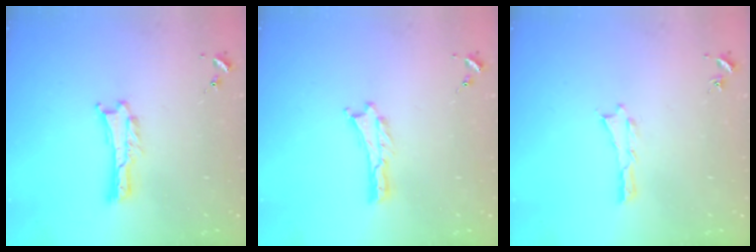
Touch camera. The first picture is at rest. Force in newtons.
{"total": 0.0}
{"total": 0.0}